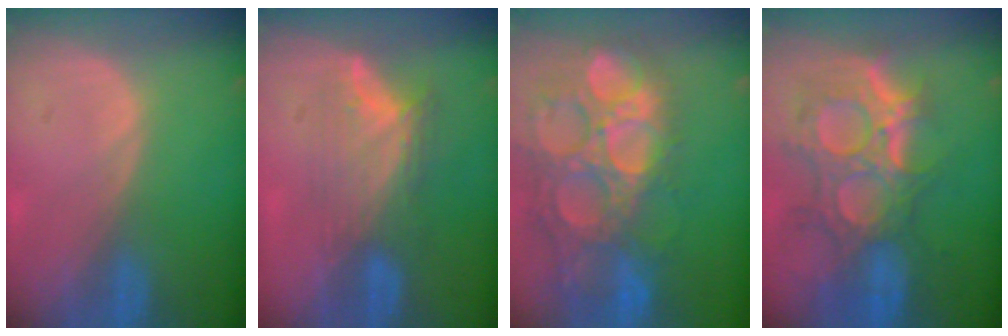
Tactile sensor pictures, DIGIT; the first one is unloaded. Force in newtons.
{"total": 7.4, "press": 6.6, "slide": 3.4}
{"total": 15.6, "press": 12.9, "slide": 8.7}
{"total": 11.9, "press": 10.7, "slide": 5.2}